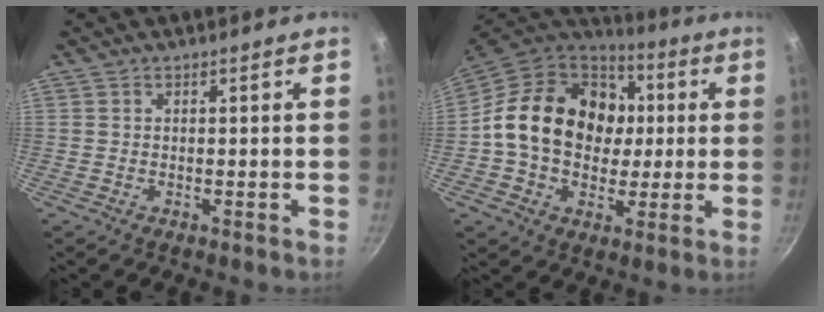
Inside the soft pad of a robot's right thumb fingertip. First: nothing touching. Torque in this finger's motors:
{"motor_torque": [1.39, 2.22, 0.64, -0.59, 0.36]}